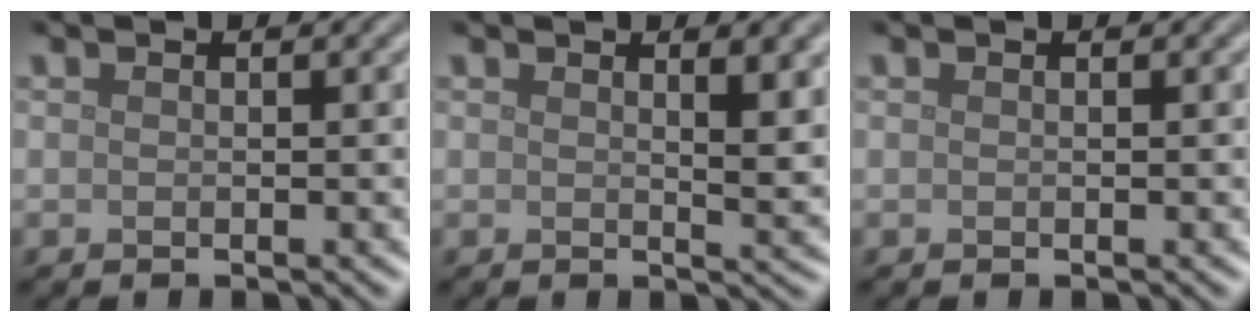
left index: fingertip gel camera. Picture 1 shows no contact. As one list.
[{"total": 3.6, "force": [1.5, 1.1, 3.1], "torque": [-0.033, -0.002, 0.023]}, {"total": 0.0}]